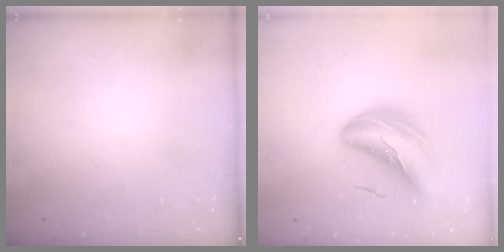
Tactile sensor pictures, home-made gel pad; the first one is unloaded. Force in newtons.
{"total": 11.3, "press": 10.9, "slide": 3.0}